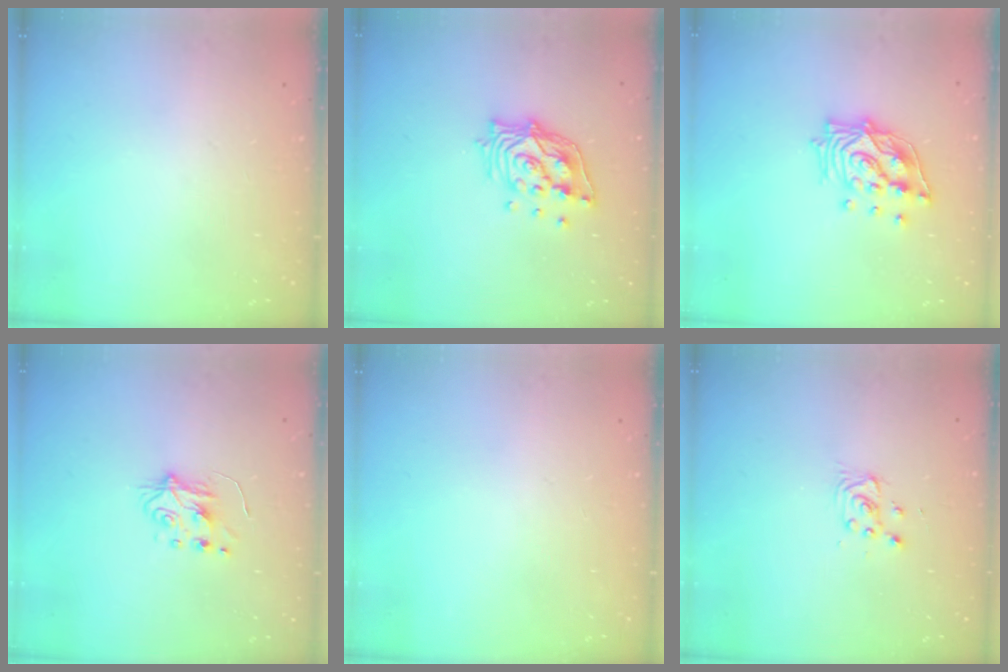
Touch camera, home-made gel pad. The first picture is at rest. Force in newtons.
{"total": 14.0, "press": 13.9, "slide": 1.3}
{"total": 14.5, "press": 14.4, "slide": 1.6}
{"total": 5.9, "press": 5.8, "slide": 0.7}
{"total": 0.0}
{"total": 2.8, "press": 2.8, "slide": 0.4}